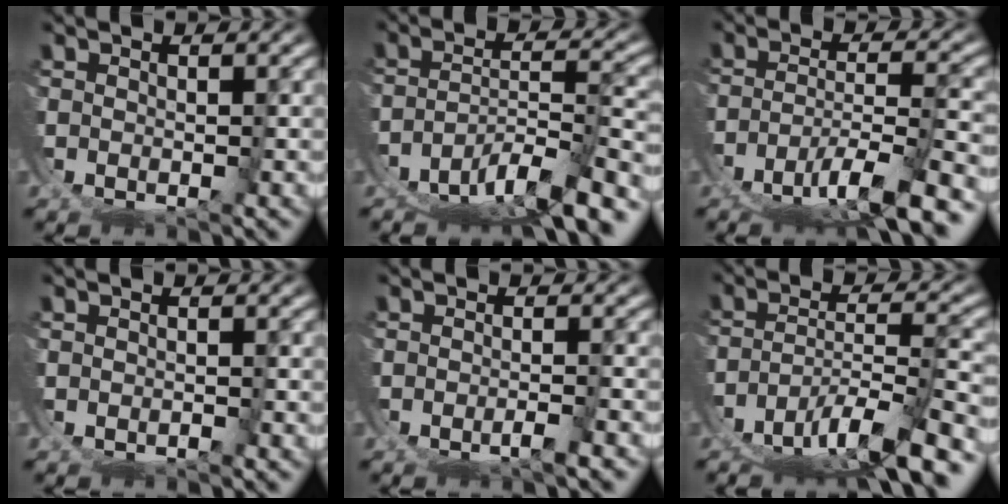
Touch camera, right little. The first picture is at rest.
{"total": 7.5, "force": [-5.0, 2.8, 4.9], "torque": [-0.068, -0.018, -0.066]}
{"total": 6.3, "force": [-3.9, 1.0, 4.8], "torque": [-0.079, -0.020, -0.046]}
{"total": 0.6, "force": [-0.6, 0.2, -0.1], "torque": [-0.004, -0.003, -0.009]}
{"total": 2.2, "force": [-1.7, 0.3, 1.3], "torque": [-0.023, -0.011, -0.022]}
{"total": 7.9, "force": [-4.8, 2.4, 5.8], "torque": [-0.089, -0.021, -0.058]}